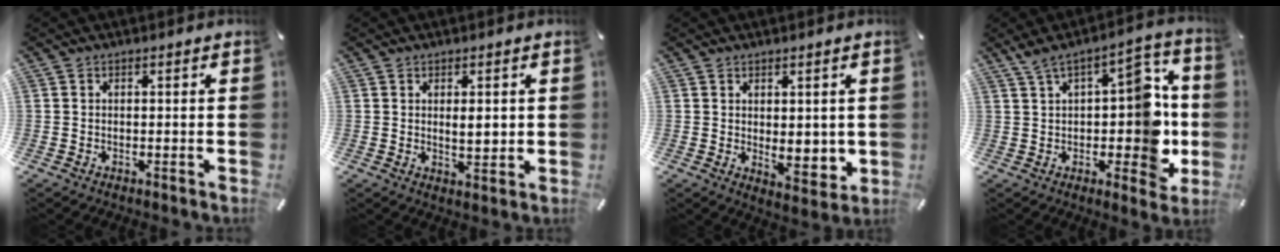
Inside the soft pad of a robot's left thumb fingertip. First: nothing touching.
{"total": 3.5, "force": [0.9, 1.6, 3.0], "torque": [-0.045, -0.004, 0.012]}
{"total": 5.0, "force": [1.4, 3.4, 3.5], "torque": [-0.033, -0.011, 0.025]}
{"total": 16.6, "force": [0.8, 8.9, 13.9], "torque": [-0.160, -0.002, 0.015]}